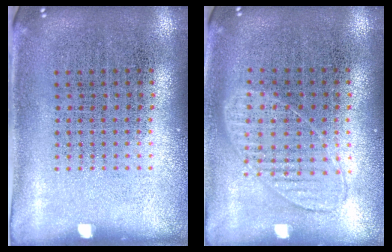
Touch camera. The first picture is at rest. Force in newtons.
{"total": 0.9, "press": 0.9, "slide": 0.4}